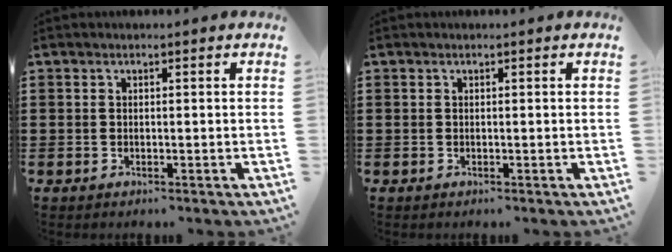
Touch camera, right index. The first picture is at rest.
{"total": 0.0}